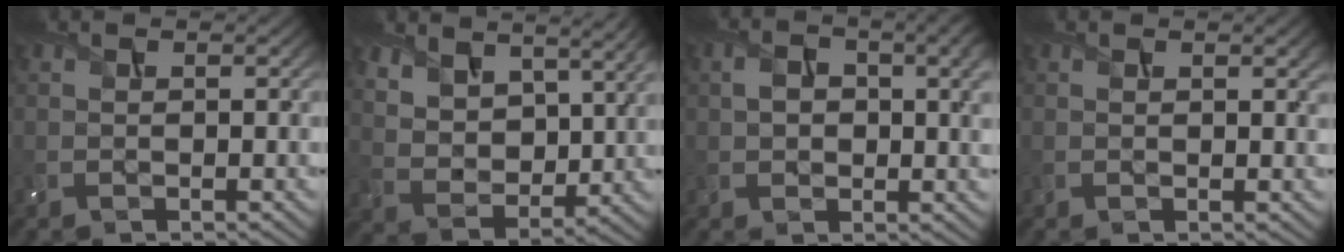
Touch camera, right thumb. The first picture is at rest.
{"total": 10.6, "force": [7.2, 5.5, 5.5], "torque": [-0.153, -0.020, 0.137]}
{"total": 7.0, "force": [1.5, 4.5, 5.1], "torque": [-0.088, -0.009, 0.032]}
{"total": 1.1, "force": [0.7, 0.2, 0.8], "torque": [-0.014, -0.003, 0.013]}